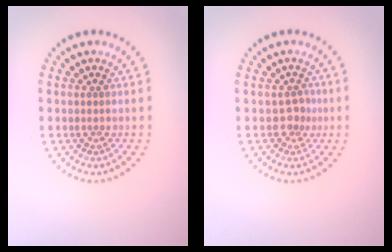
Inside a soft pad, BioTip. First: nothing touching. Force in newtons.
{"total": 1.5, "press": 1.3, "slide": 0.9}